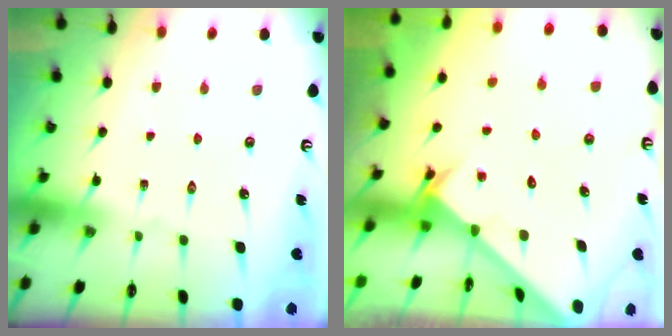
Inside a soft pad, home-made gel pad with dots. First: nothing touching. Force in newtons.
{"total": 2.6, "press": 2.6, "slide": 0.2}